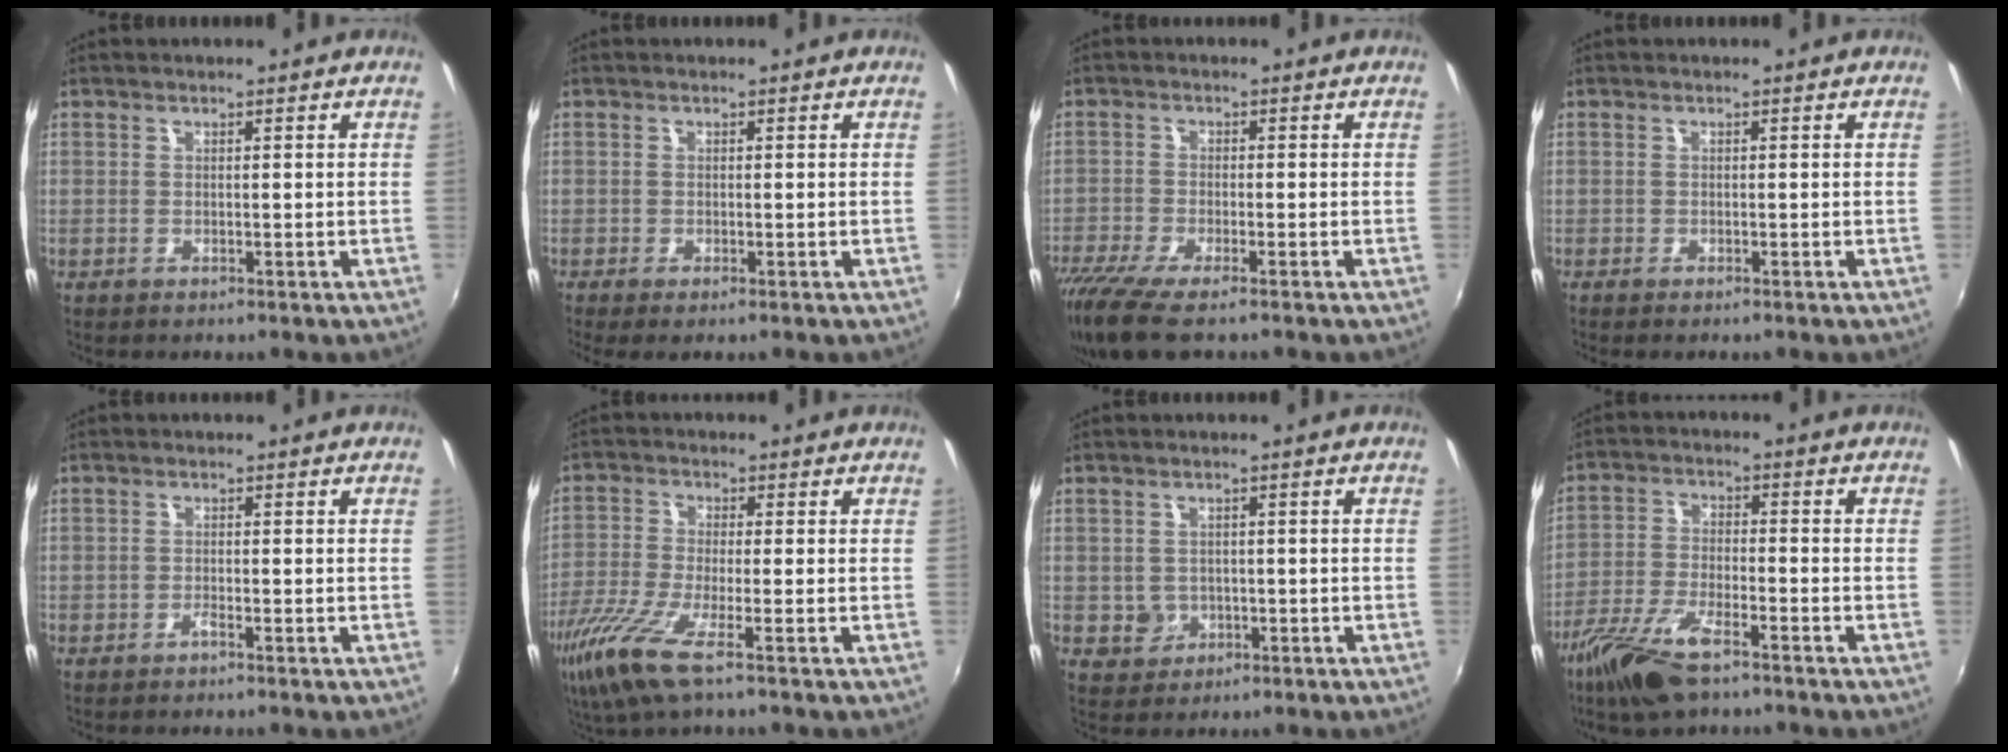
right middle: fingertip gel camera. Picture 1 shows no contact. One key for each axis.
{"total": 1.5, "fx": -1.0, "fy": 0.1, "fz": 1.1, "tx": -0.024, "ty": -0.008, "tz": -0.018}
{"total": 10.5, "fx": -7.9, "fy": 2.3, "fz": 6.5, "tx": -0.157, "ty": -0.048, "tz": -0.147}
{"total": 0.8, "fx": -0.7, "fy": 0.1, "fz": 0.3, "tx": -0.008, "ty": -0.004, "tz": -0.014}
{"total": 0.7, "fx": -0.7, "fy": 0.2, "fz": 0.2, "tx": -0.003, "ty": -0.002, "tz": -0.016}
{"total": 9.1, "fx": -5.5, "fy": 0.8, "fz": 7.2, "tx": -0.172, "ty": -0.029, "tz": -0.112}
{"total": 3.5, "fx": -0.5, "fy": 3.4, "fz": 0.8, "tx": -0.020, "ty": 0.003, "tz": -0.001}
{"total": 11.6, "fx": -8.0, "fy": 3.2, "fz": 7.7, "tx": -0.174, "ty": -0.025, "tz": -0.159}